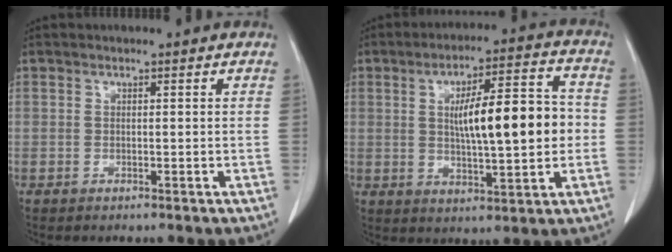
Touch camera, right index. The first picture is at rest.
{"total": 13.6, "force": [0.4, 3.0, 13.2], "torque": [-0.208, 0.023, 0.010]}